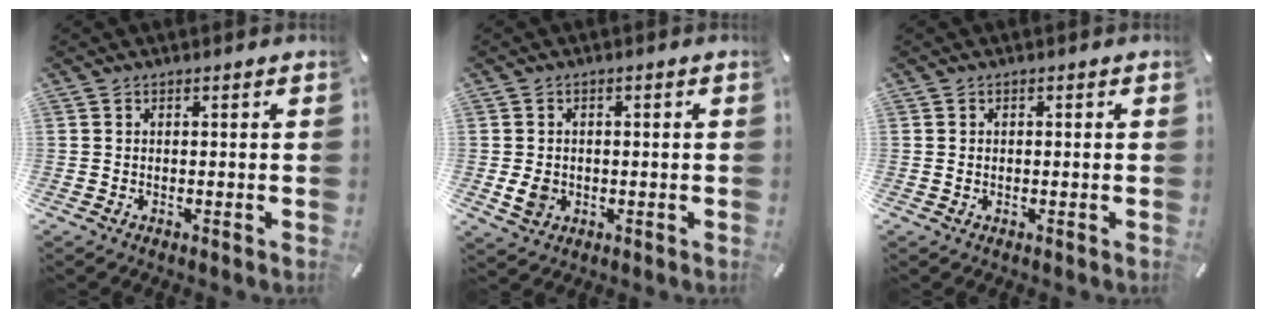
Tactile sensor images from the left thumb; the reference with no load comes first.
{"total": 4.0, "force": [-0.6, 3.3, 2.3], "torque": [-0.045, -0.002, -0.013]}
{"total": 0.9, "force": [0.0, 0.5, 0.7], "torque": [-0.014, 0.002, -0.002]}